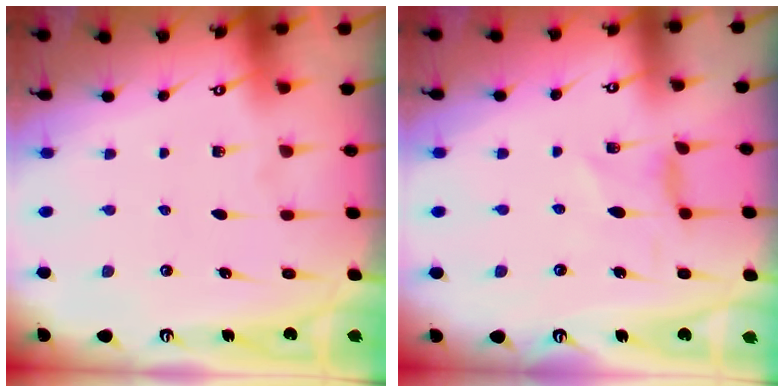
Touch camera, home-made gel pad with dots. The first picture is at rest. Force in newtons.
{"total": 0.9, "press": 0.8, "slide": 0.3}